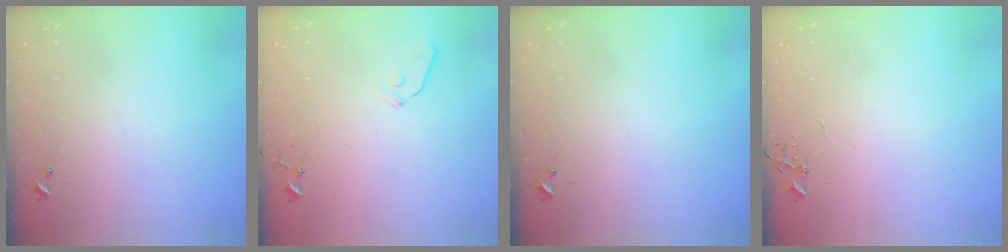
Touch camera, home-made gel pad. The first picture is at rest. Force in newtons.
{"total": 4.4, "press": 4.3, "slide": 0.6}
{"total": 0.0}
{"total": 0.0}